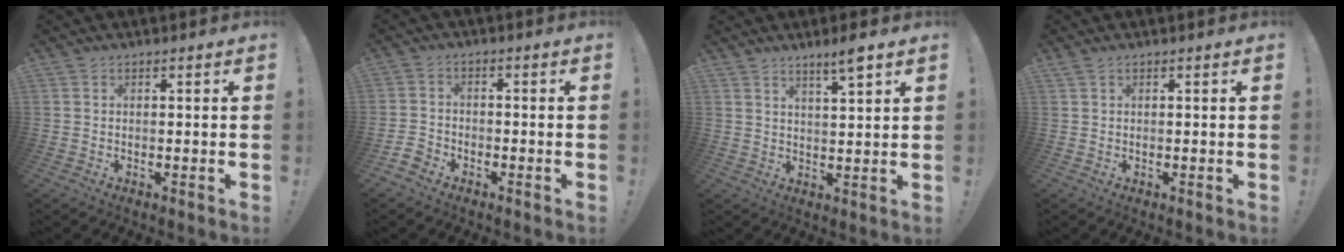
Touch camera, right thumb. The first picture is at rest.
{"total": 4.3, "force": [-3.2, 2.5, 1.3], "torque": [-0.041, 0.012, -0.062]}
{"total": 5.3, "force": [3.8, 0.4, 3.7], "torque": [-0.055, -0.025, 0.059]}
{"total": 0.8, "force": [0.5, 0.0, 0.6], "torque": [-0.015, 0.001, 0.011]}